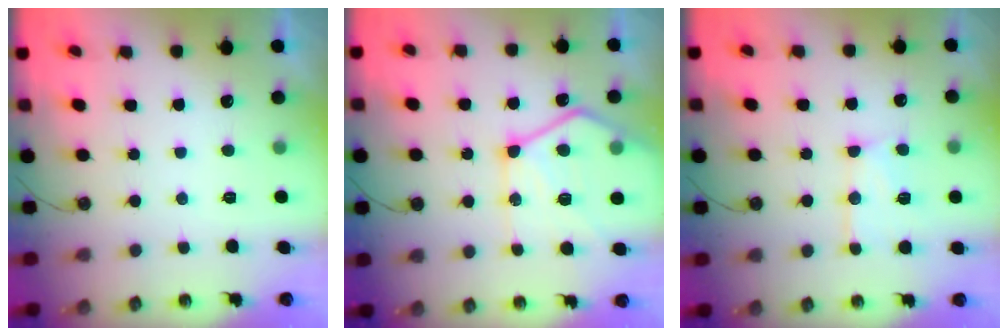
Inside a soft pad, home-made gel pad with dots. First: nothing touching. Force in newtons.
{"total": 18.1, "press": 18.0, "slide": 1.9}
{"total": 13.0, "press": 12.9, "slide": 1.3}